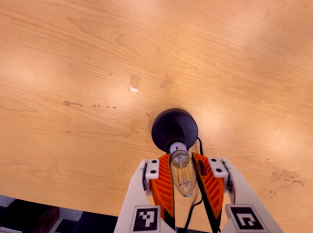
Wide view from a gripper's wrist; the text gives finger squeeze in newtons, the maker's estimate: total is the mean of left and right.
{"total": 12.0, "left": 11.6, "right": 12.5}